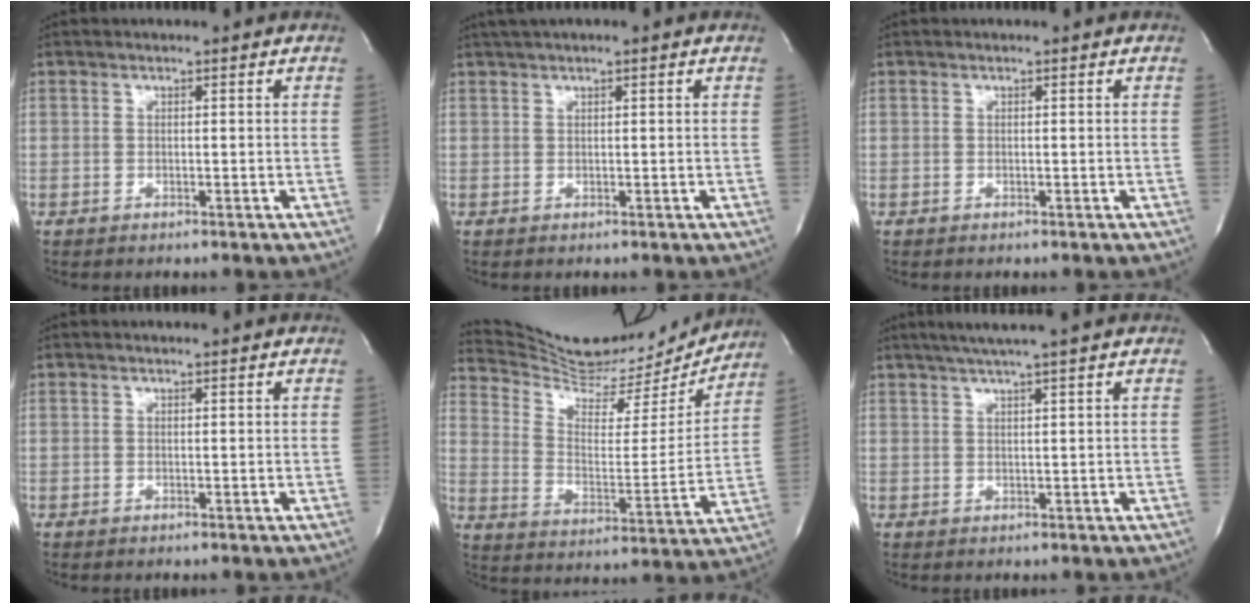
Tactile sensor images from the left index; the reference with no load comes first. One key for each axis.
{"total": 2.7, "fx": 2.2, "fy": -0.2, "fz": 1.6, "tx": -0.027, "ty": 0.026, "tz": 0.041}
{"total": 0.0}
{"total": 0.7, "fx": 0.7, "fy": -0.1, "fz": 0.2, "tx": -0.012, "ty": 0.002, "tz": 0.012}
{"total": 20.4, "fx": 19.5, "fy": 4.0, "fz": 4.4, "tx": -0.079, "ty": -0.040, "tz": 0.287}
{"total": 5.3, "fx": 4.0, "fy": -1.2, "fz": 3.2, "tx": -0.054, "ty": 0.007, "tz": 0.067}